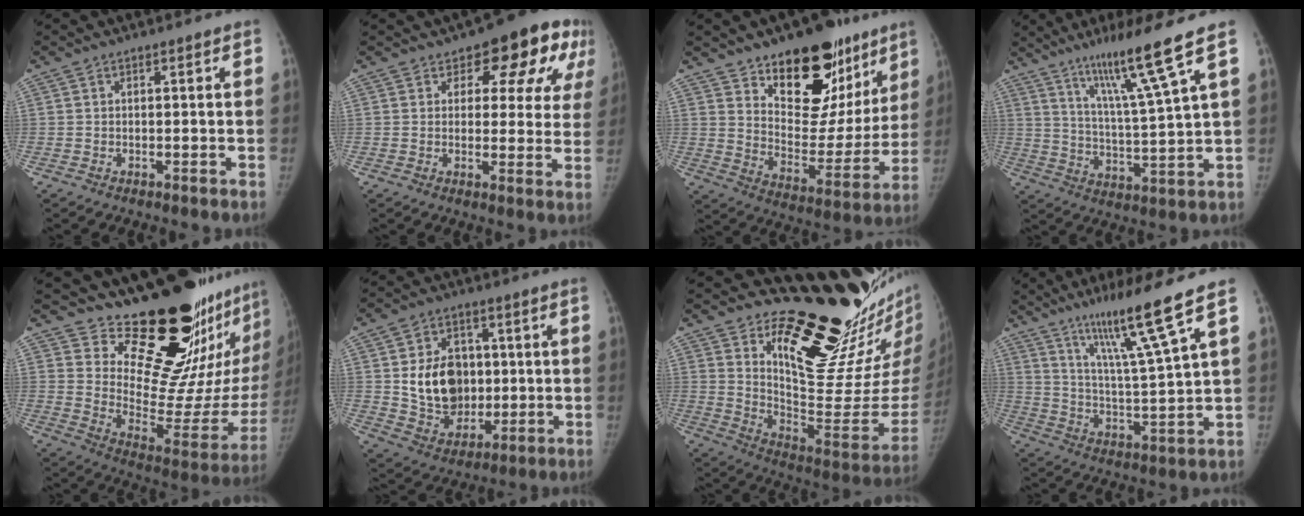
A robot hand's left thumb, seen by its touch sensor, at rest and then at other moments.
{"total": 13.5, "force": [7.6, 7.4, 8.4], "torque": [-0.043, -0.029, 0.081]}
{"total": 24.1, "force": [15.4, 13.0, 13.4], "torque": [-0.134, -0.081, 0.234]}
{"total": 12.9, "force": [8.2, -1.4, 9.8], "torque": [-0.165, -0.056, 0.146]}
{"total": 24.1, "force": [19.1, 7.5, 12.7], "torque": [-0.136, -0.183, 0.275]}
{"total": 13.9, "force": [1.2, 10.9, 8.5], "torque": [-0.095, -0.011, 0.035]}
{"total": 25.9, "force": [19.7, 7.7, 15.0], "torque": [-0.168, -0.179, 0.292]}
{"total": 13.7, "force": [9.0, -1.2, 10.2], "torque": [-0.172, -0.061, 0.159]}